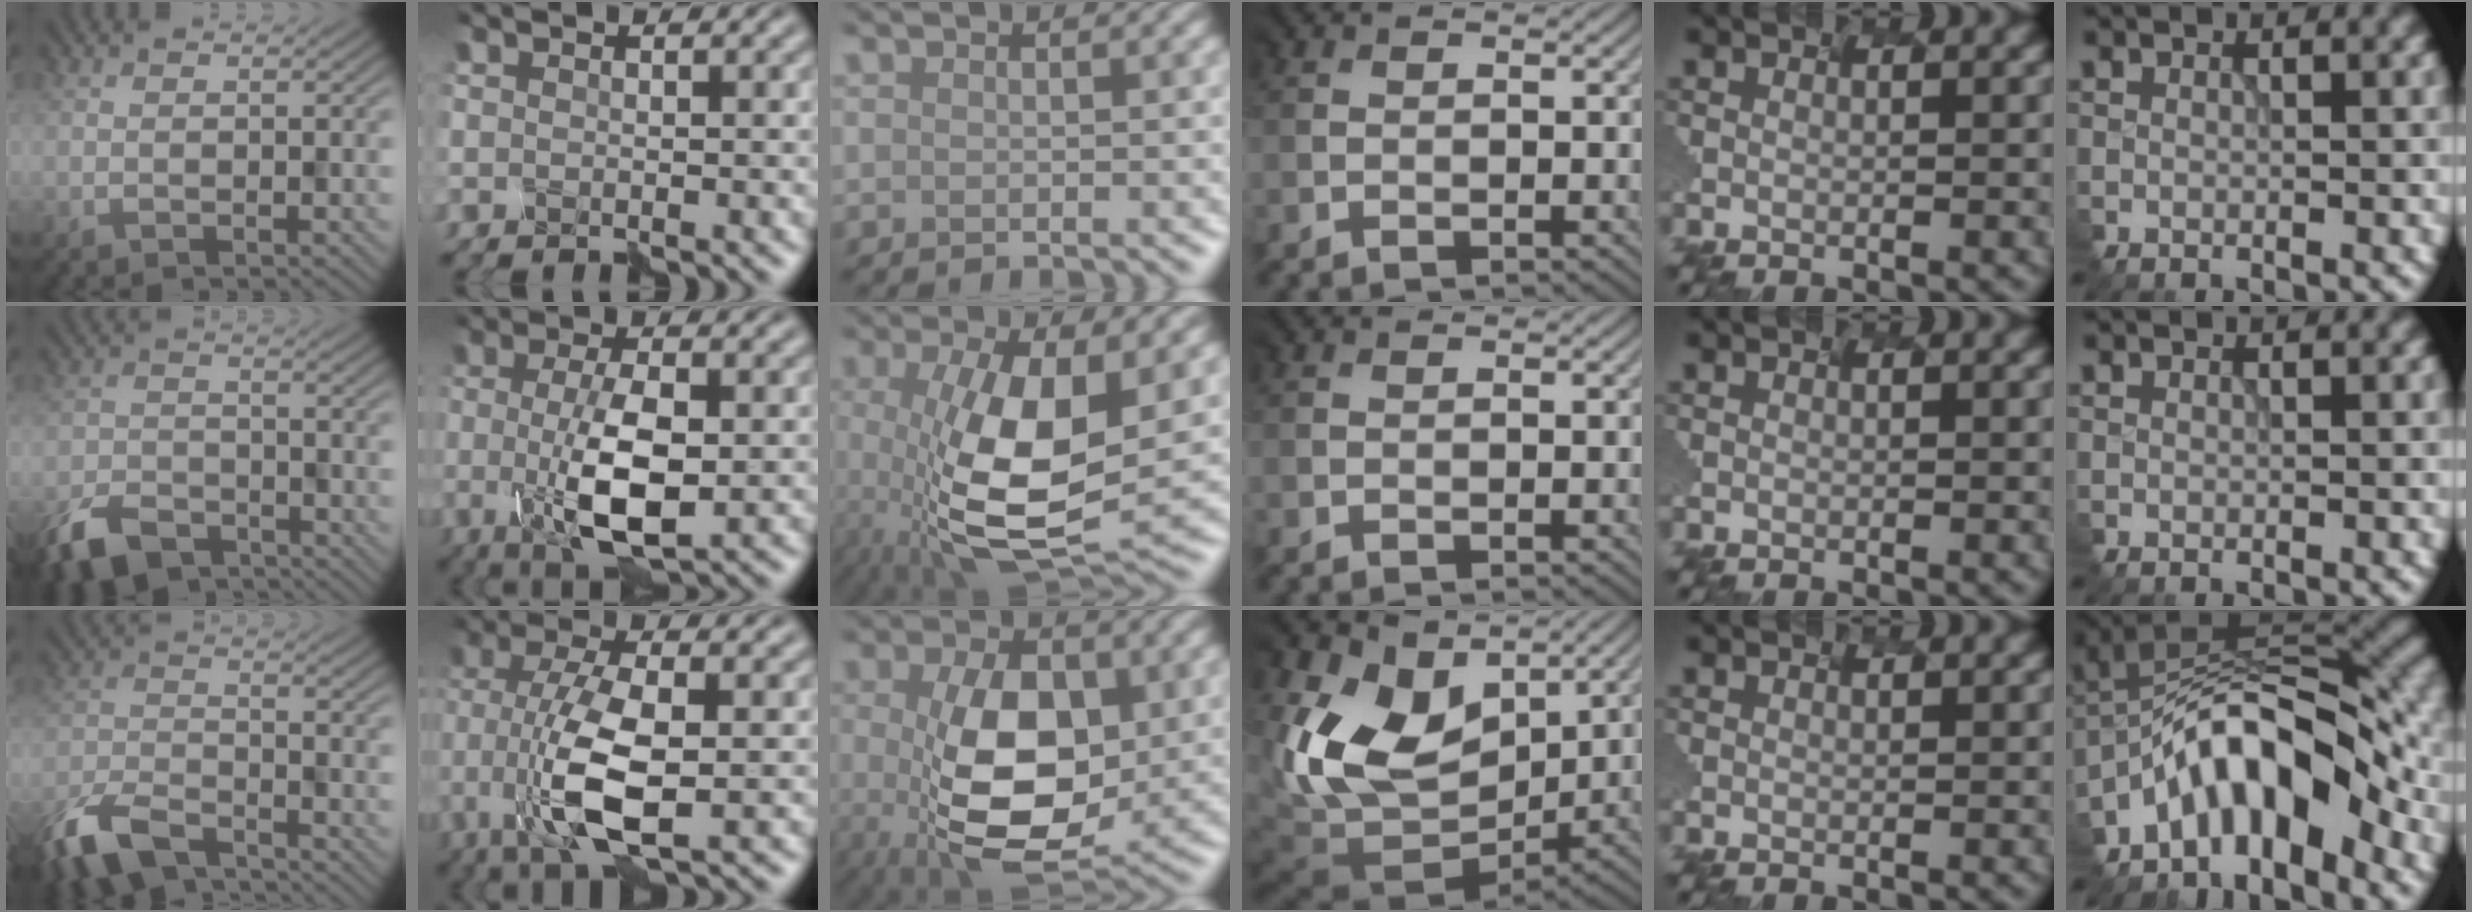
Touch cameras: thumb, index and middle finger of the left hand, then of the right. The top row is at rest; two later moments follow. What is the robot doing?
{"motion": "disassemble", "object": "markers"}